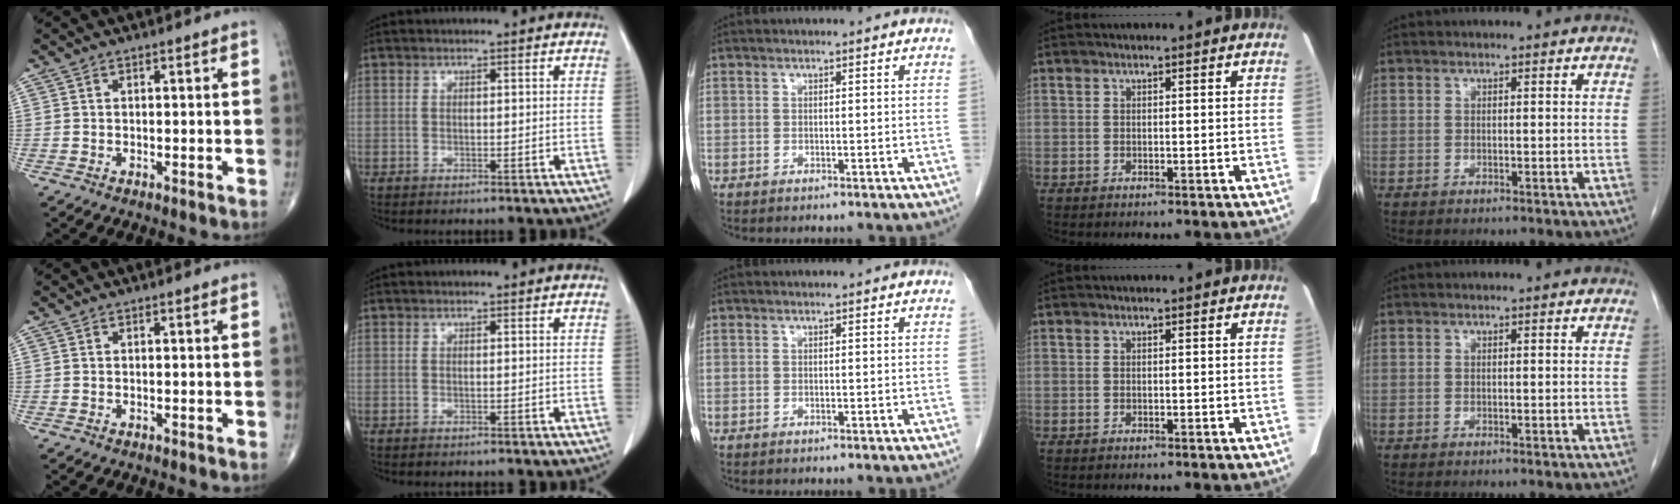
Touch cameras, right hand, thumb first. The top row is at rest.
{}